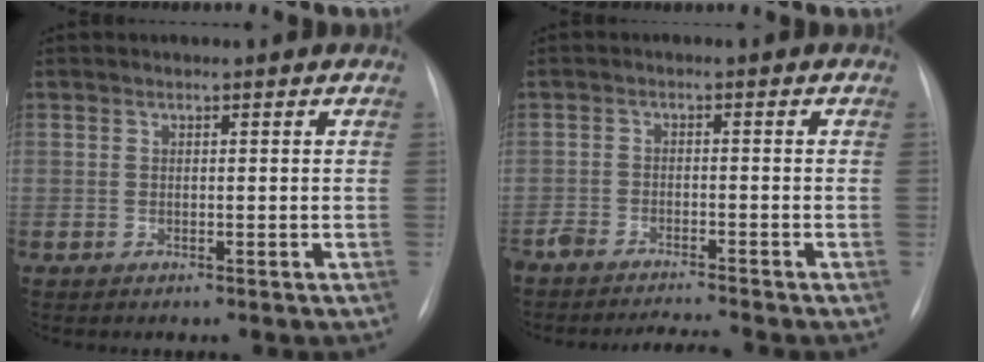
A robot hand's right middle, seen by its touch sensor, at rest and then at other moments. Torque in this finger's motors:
{"motor_torque": [-0.03, 0.02, 0.02, 0.01]}